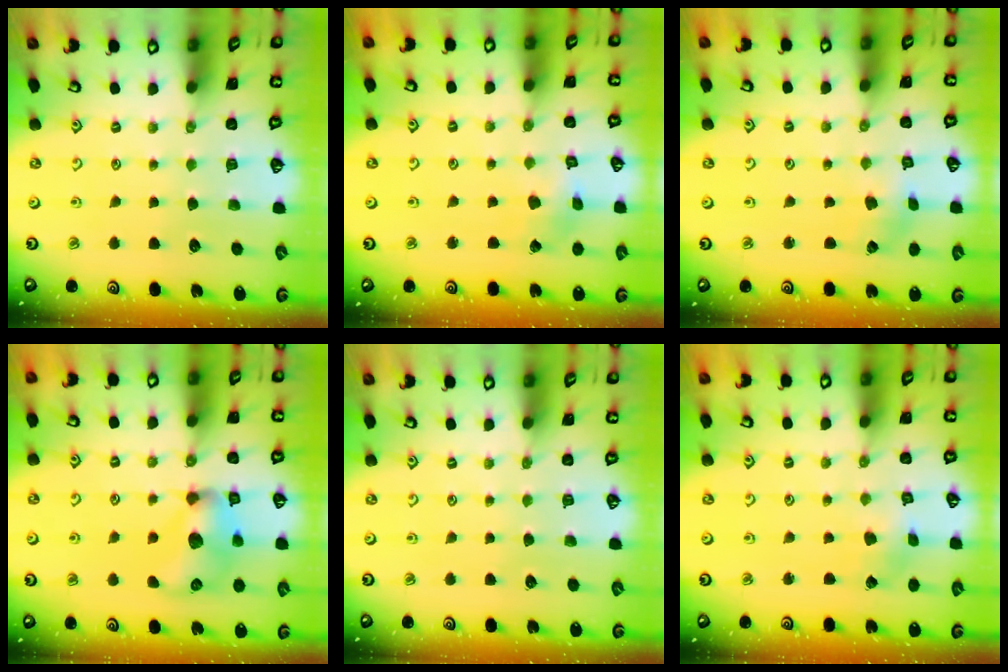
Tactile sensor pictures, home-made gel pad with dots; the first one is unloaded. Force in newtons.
{"total": 2.6, "press": 2.6, "slide": 0.1}
{"total": 1.4, "press": 1.4, "slide": 0.1}
{"total": 14.3, "press": 14.3, "slide": 1.0}
{"total": 0.0}
{"total": 1.6, "press": 1.6, "slide": 0.1}